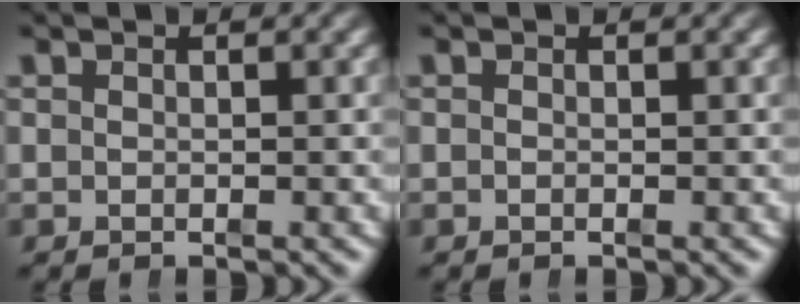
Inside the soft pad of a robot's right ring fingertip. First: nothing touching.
{"total": 0.0}